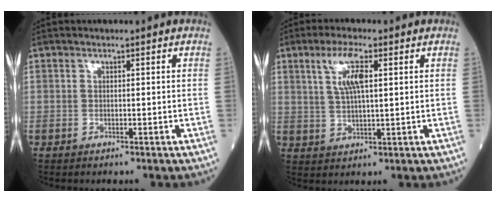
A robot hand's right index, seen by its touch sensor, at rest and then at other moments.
{"total": 6.0, "force": [2.3, 1.0, 5.5], "torque": [-0.111, 0.006, 0.046]}